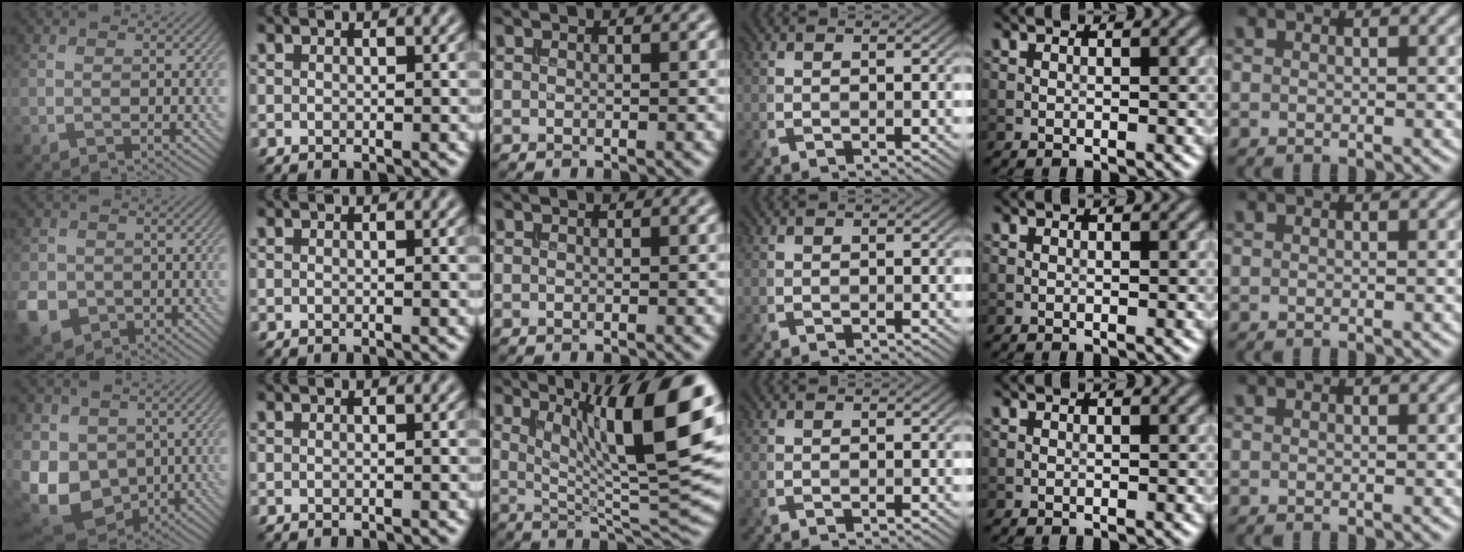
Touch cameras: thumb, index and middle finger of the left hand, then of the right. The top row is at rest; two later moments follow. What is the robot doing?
{"motion": "insert", "object": "file holder"}